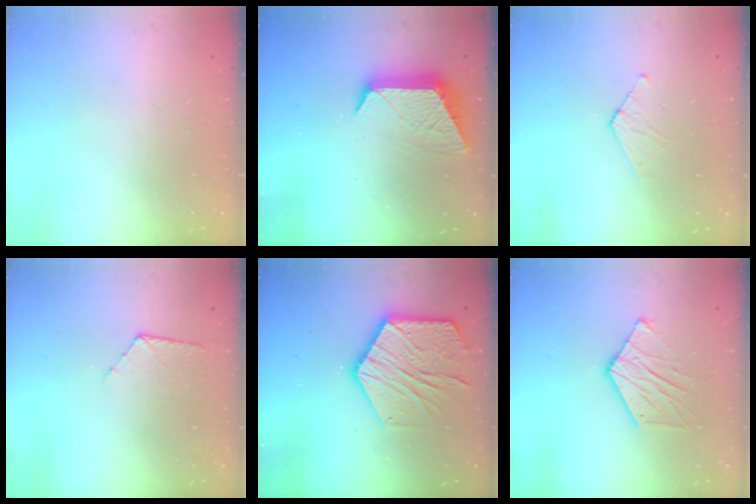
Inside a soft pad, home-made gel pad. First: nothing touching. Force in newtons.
{"total": 11.3, "press": 11.2, "slide": 0.7}
{"total": 3.1, "press": 3.1, "slide": 0.3}
{"total": 7.2, "press": 7.2, "slide": 0.6}
{"total": 17.1, "press": 17.1, "slide": 1.3}
{"total": 10.2, "press": 10.2, "slide": 0.8}